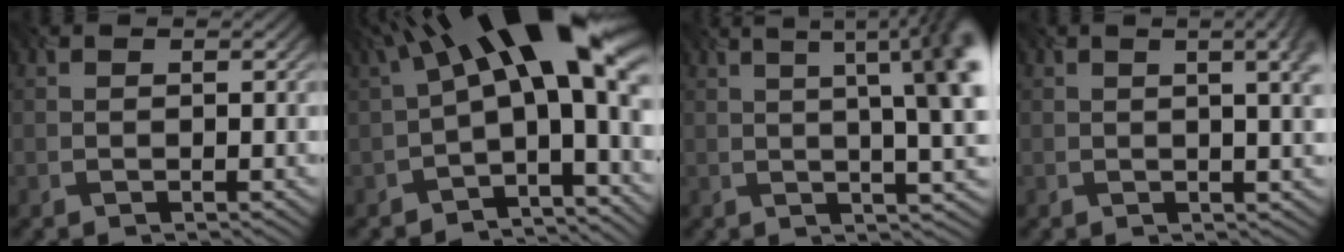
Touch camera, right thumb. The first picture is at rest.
{"total": 16.4, "force": [2.7, 6.3, 14.9], "torque": [-0.218, 0.024, 0.045]}
{"total": 11.9, "force": [2.2, 3.9, 11.1], "torque": [-0.100, 0.038, 0.026]}
{"total": 7.2, "force": [1.7, 2.8, 6.4], "torque": [-0.049, 0.035, 0.001]}